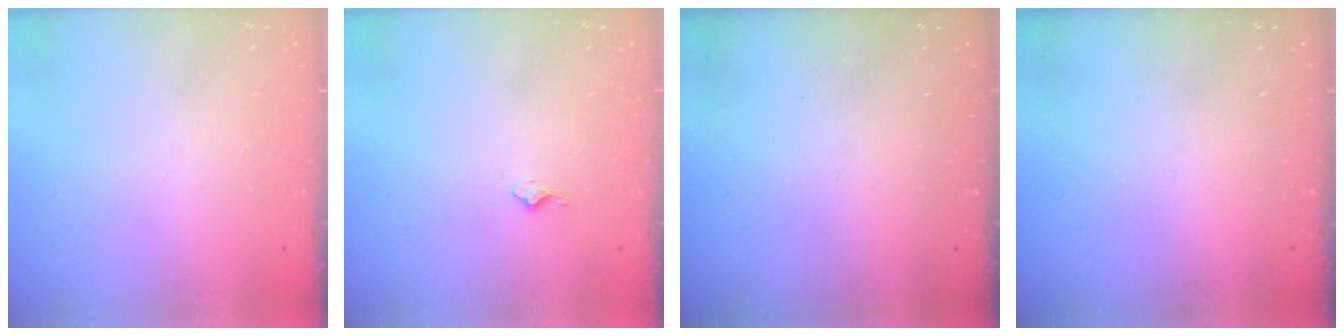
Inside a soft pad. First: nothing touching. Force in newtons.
{"total": 4.3, "press": 4.2, "slide": 0.7}
{"total": 0.0}
{"total": 0.0}